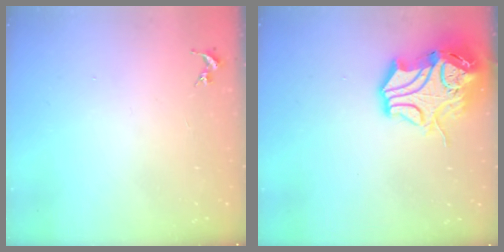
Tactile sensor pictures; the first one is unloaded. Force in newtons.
{"total": 17.1, "press": 16.9, "slide": 2.6}